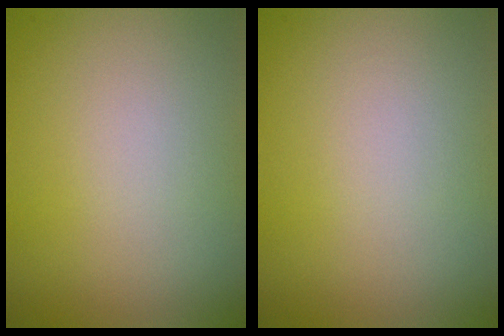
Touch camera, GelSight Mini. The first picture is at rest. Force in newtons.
{"total": 0.0}